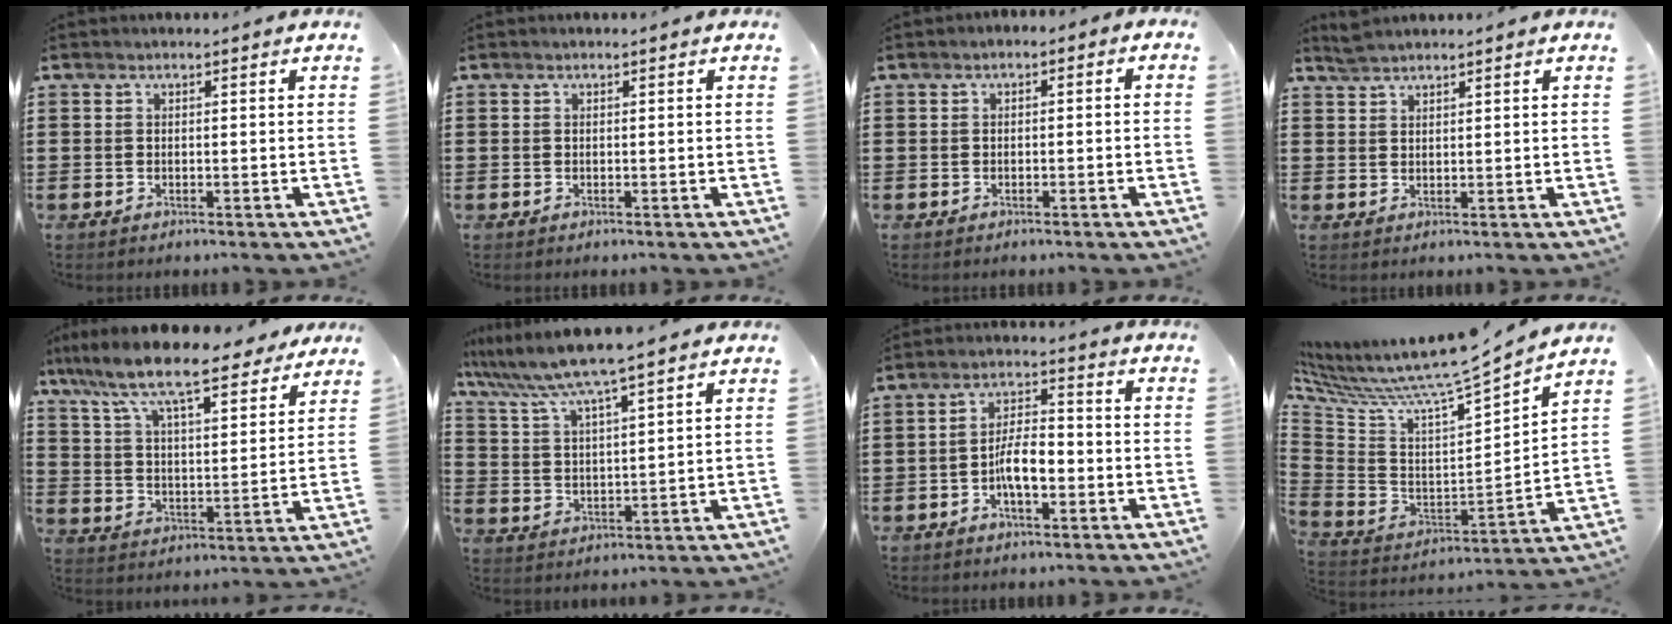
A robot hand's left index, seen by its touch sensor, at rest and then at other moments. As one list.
[{"total": 0.0}, {"total": 1.5, "force": [-1.3, 0.5, 0.4], "torque": [-0.013, 0.004, -0.029]}, {"total": 2.0, "force": [1.9, 0.1, 0.5], "torque": [-0.012, 0.002, 0.037]}, {"total": 9.9, "force": [8.6, 1.2, 4.8], "torque": [-0.128, -0.048, 0.146]}, {"total": 6.9, "force": [6.0, -0.6, 3.3], "torque": [-0.087, -0.031, 0.102]}, {"total": 6.0, "force": [-1.8, 2.4, 5.2], "torque": [-0.103, 0.007, -0.037]}, {"total": 7.1, "force": [6.1, -0.1, 3.7], "torque": [-0.100, -0.065, 0.092]}]